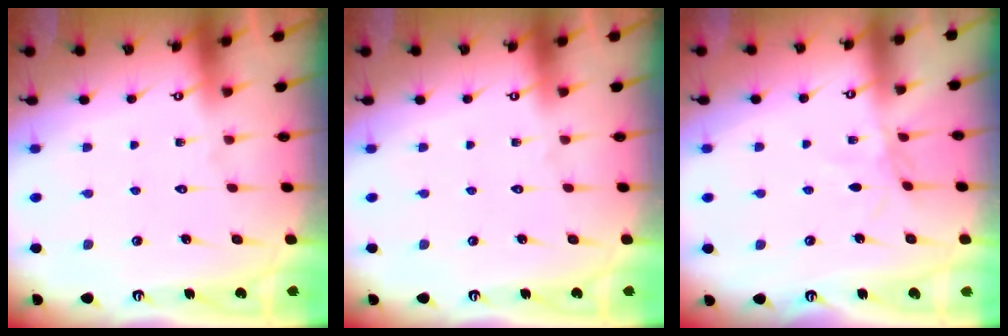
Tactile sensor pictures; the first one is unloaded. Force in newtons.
{"total": 0.0}
{"total": 2.7, "press": 2.6, "slide": 0.3}